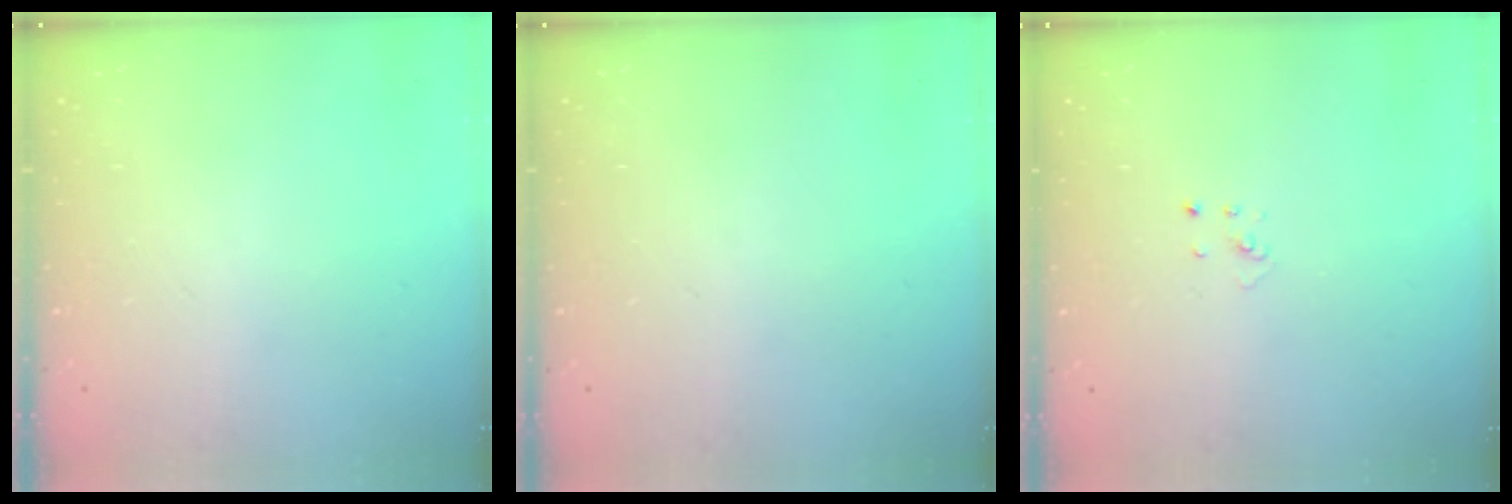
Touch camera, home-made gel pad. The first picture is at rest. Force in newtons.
{"total": 0.0}
{"total": 2.1, "press": 2.1, "slide": 0.1}